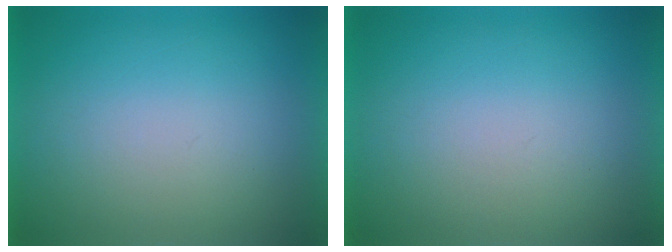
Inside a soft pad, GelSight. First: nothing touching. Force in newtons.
{"total": 1.1}